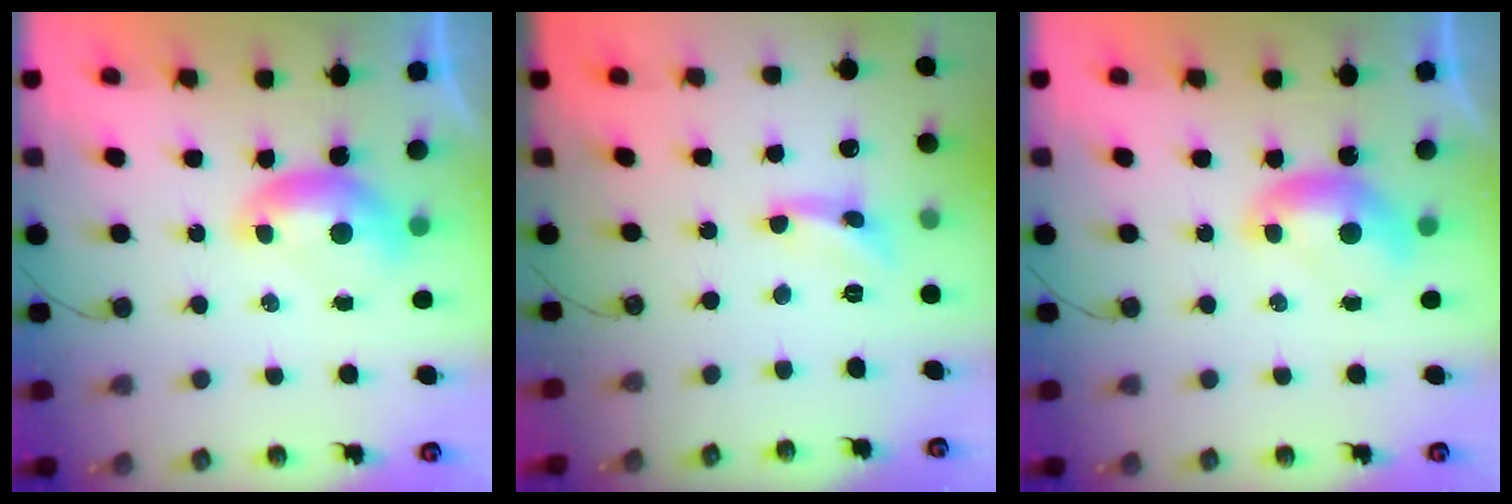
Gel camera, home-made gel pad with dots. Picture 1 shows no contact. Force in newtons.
{"total": 1.4, "press": 1.3, "slide": 0.3}
{"total": 0.0}